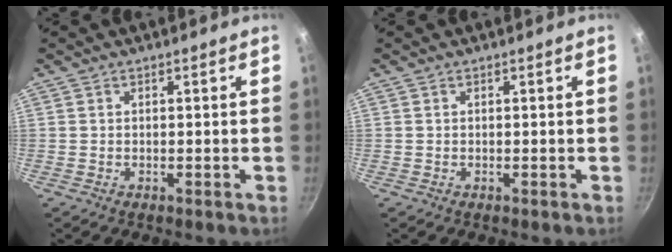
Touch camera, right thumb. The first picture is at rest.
{"total": 0.0}